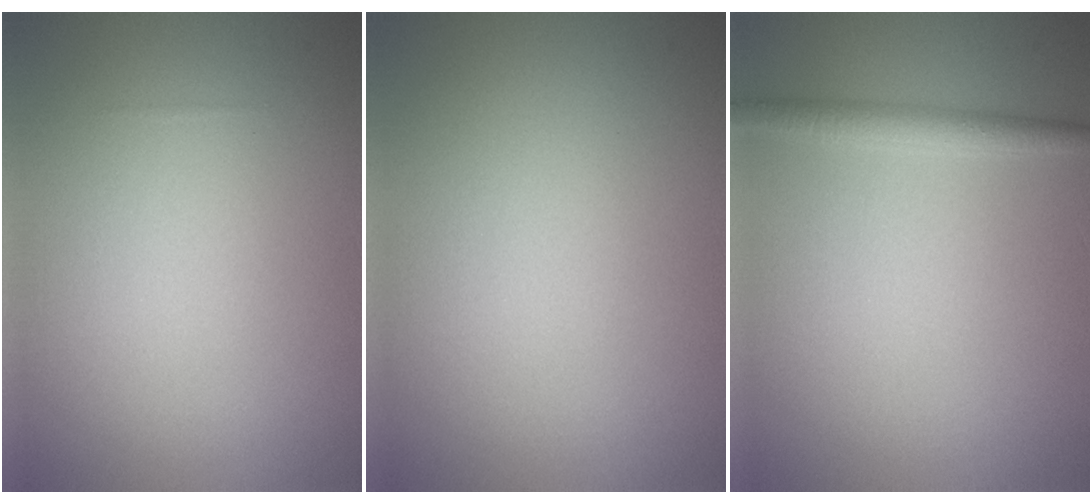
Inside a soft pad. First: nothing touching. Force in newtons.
{"total": 0.0}
{"total": 1.9, "press": 1.9, "slide": 0.0}